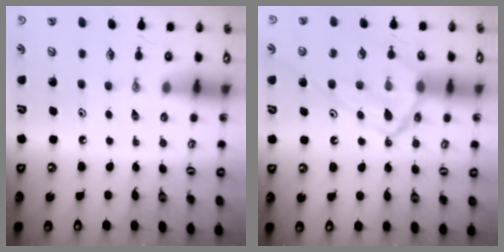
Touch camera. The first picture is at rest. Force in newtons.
{"total": 14.8, "press": 14.8, "slide": 1.2}